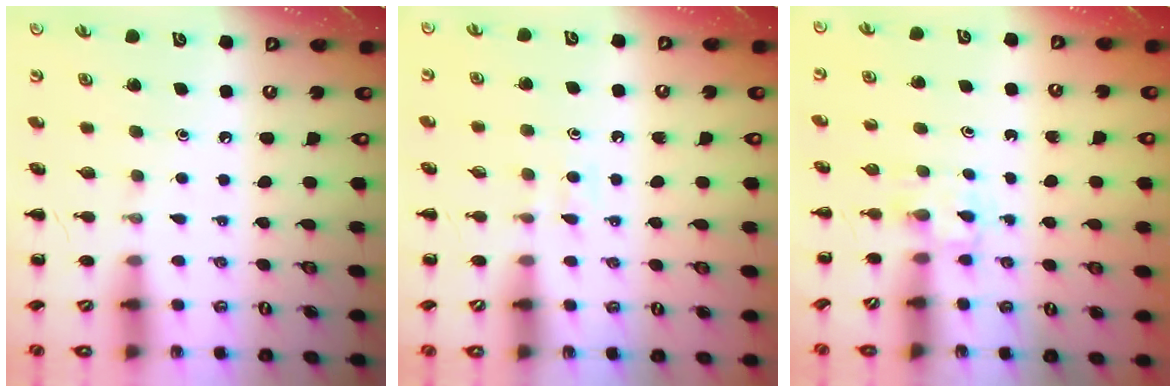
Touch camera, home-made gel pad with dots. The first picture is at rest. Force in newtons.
{"total": 4.1, "press": 3.9, "slide": 1.5}
{"total": 2.3, "press": 2.1, "slide": 0.9}